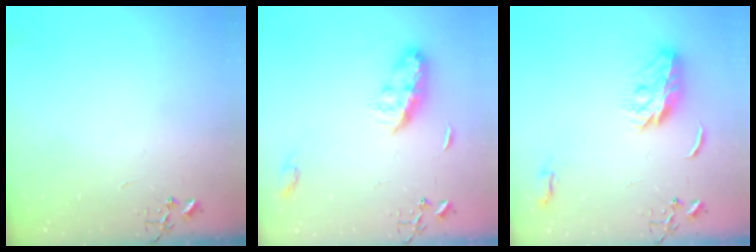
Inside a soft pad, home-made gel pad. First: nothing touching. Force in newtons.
{"total": 9.7, "press": 9.7, "slide": 0.1}
{"total": 10.2, "press": 10.2, "slide": 0.1}